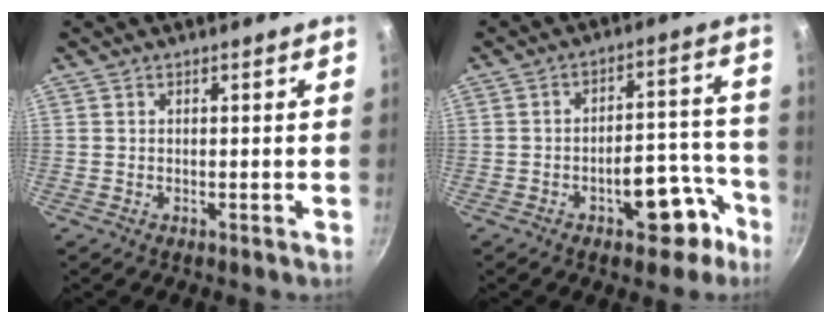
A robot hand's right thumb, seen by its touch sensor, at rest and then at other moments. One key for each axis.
{"total": 11.4, "fx": -5.9, "fy": 5.7, "fz": 7.9, "tx": -0.050, "ty": 0.065, "tz": -0.071}